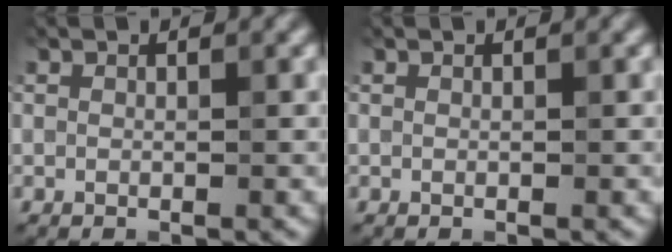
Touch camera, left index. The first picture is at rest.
{"total": 0.0}